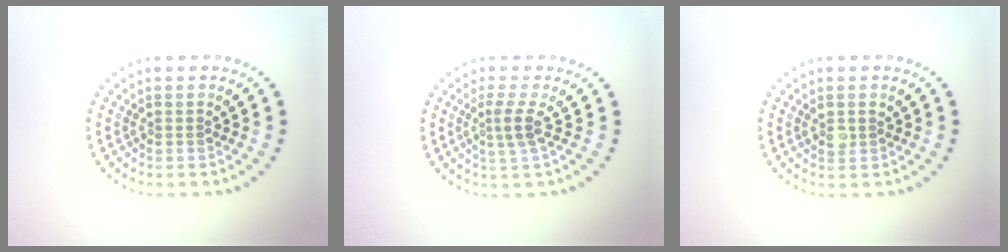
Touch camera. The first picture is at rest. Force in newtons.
{"total": 2.0, "press": 1.5, "slide": 1.3}
{"total": 1.0, "press": 0.9, "slide": 0.5}